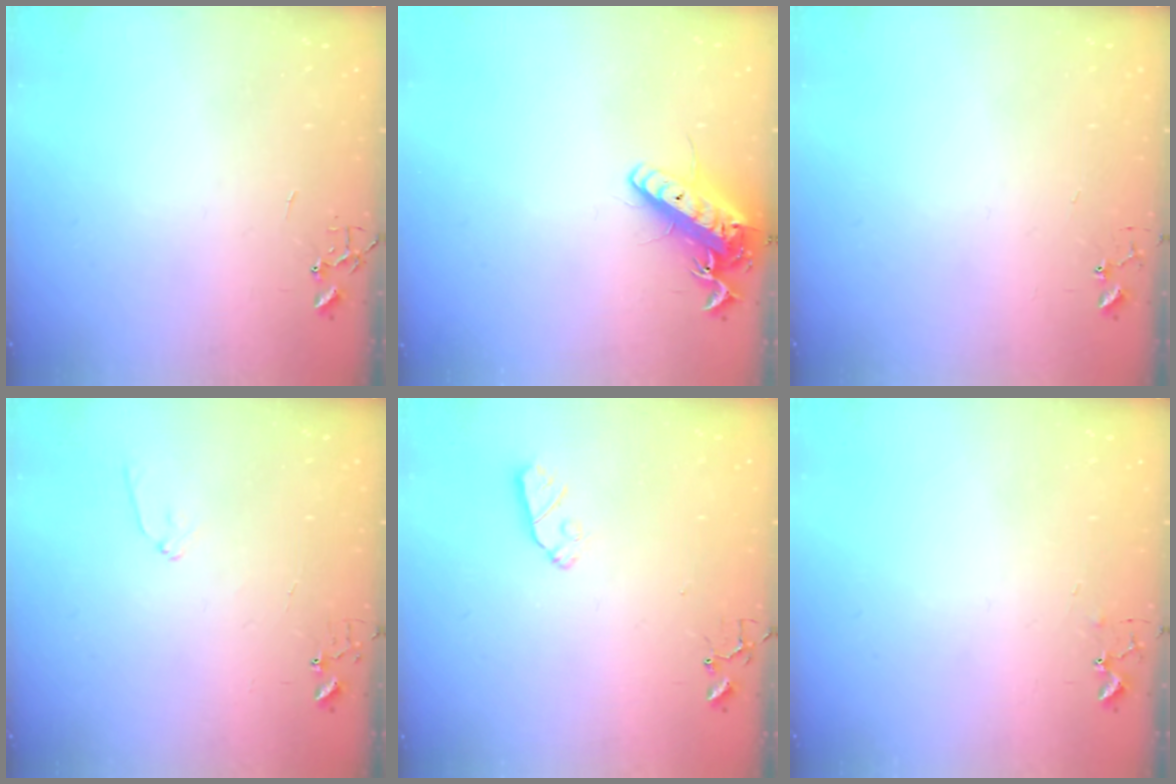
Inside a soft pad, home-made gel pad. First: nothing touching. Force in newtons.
{"total": 15.0, "press": 14.7, "slide": 2.8}
{"total": 3.5, "press": 3.4, "slide": 0.4}
{"total": 6.5, "press": 6.5, "slide": 0.6}
{"total": 6.6, "press": 6.6, "slide": 0.2}
{"total": 5.6, "press": 5.5, "slide": 0.6}